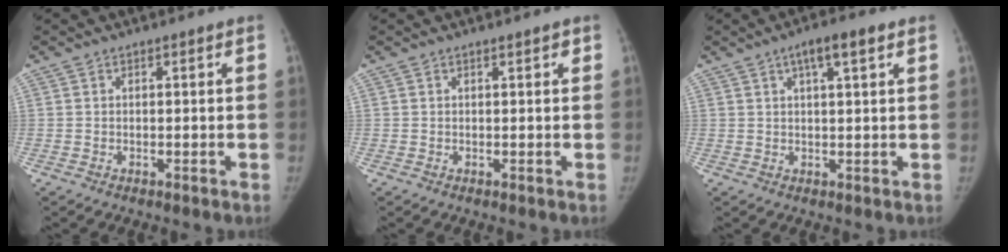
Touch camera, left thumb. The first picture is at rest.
{"total": 0.5, "force": [0.3, 0.2, 0.4], "torque": [-0.001, 0.001, 0.002]}
{"total": 5.3, "force": [2.6, 1.2, 4.4], "torque": [-0.067, 0.005, 0.040]}